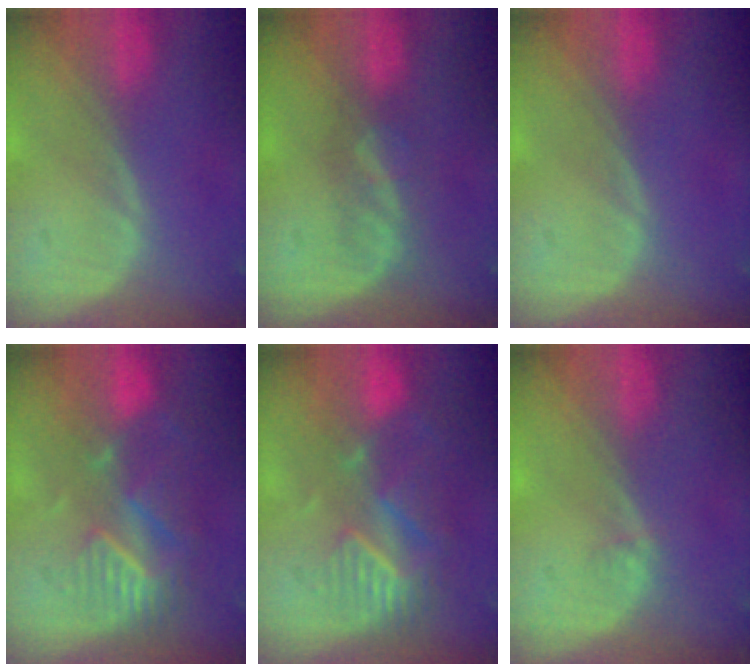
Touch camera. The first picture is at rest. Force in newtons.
{"total": 3.5, "press": 3.1, "slide": 1.6}
{"total": 0.0}
{"total": 9.0, "press": 7.8, "slide": 4.4}
{"total": 9.0, "press": 7.8, "slide": 4.4}
{"total": 0.5, "press": 0.5, "slide": 0.2}